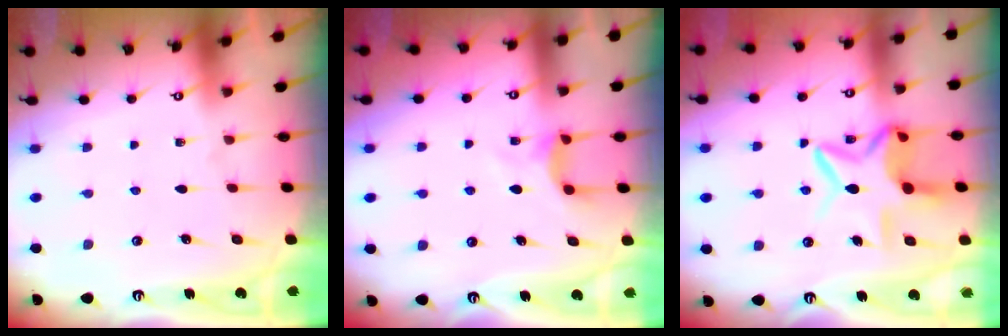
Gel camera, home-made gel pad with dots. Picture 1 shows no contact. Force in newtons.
{"total": 4.7, "press": 4.7, "slide": 0.6}
{"total": 11.0, "press": 11.0, "slide": 1.0}